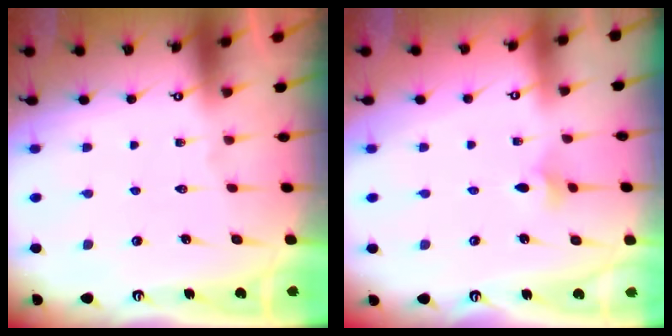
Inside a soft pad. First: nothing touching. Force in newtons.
{"total": 2.8, "press": 2.8, "slide": 0.6}